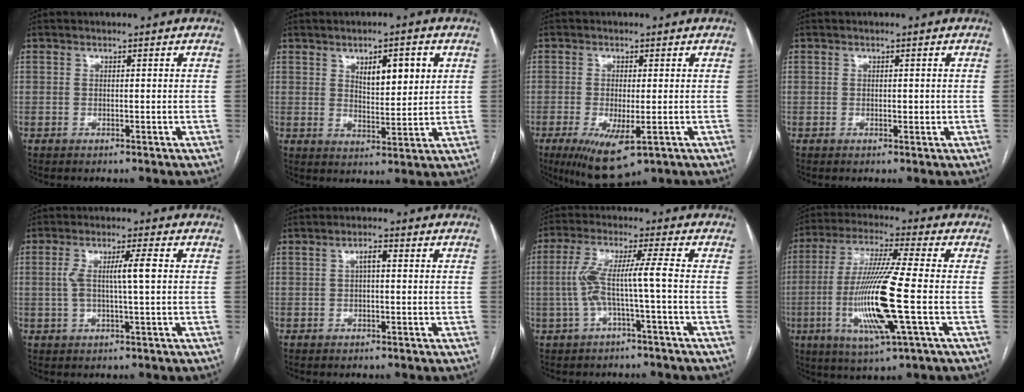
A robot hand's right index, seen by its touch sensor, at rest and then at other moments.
{"total": 6.8, "force": [2.8, 2.2, 5.8], "torque": [-0.093, 0.000, 0.048]}
{"total": 8.2, "force": [-3.3, 2.5, 7.0], "torque": [-0.122, -0.022, -0.044]}
{"total": 0.8, "force": [-0.1, 0.4, 0.7], "torque": [-0.012, -0.001, -0.001]}
{"total": 5.4, "force": [0.4, 0.1, 5.4], "torque": [-0.106, 0.012, 0.011]}
{"total": 2.0, "force": [0.3, 0.5, 1.9], "torque": [-0.034, 0.004, 0.005]}
{"total": 6.7, "force": [-1.4, -0.6, 6.6], "torque": [-0.143, 0.023, -0.022]}
{"total": 15.6, "force": [-3.3, 0.0, 15.3], "torque": [-0.316, -0.016, -0.067]}